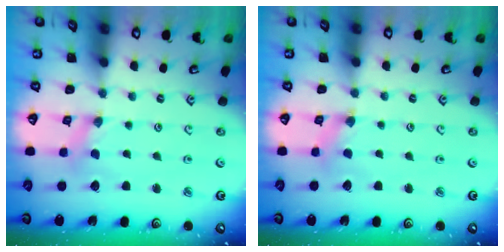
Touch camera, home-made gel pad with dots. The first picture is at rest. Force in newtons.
{"total": 0.8, "press": 0.7, "slide": 0.3}